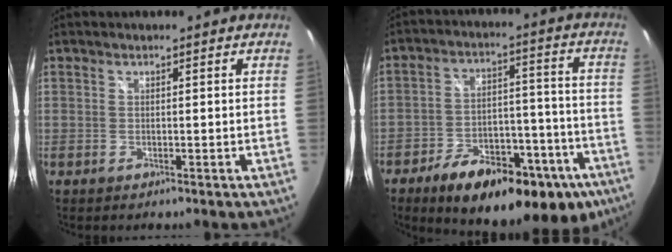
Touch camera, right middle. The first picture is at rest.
{"total": 25.5, "force": [-16.1, 11.6, 15.9], "torque": [-0.239, 0.006, -0.211]}